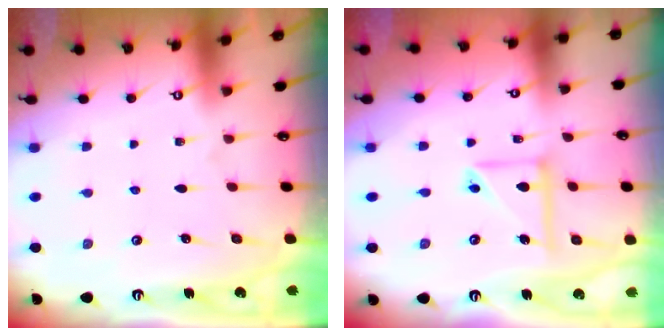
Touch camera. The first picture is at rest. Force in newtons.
{"total": 10.4, "press": 10.4, "slide": 0.9}